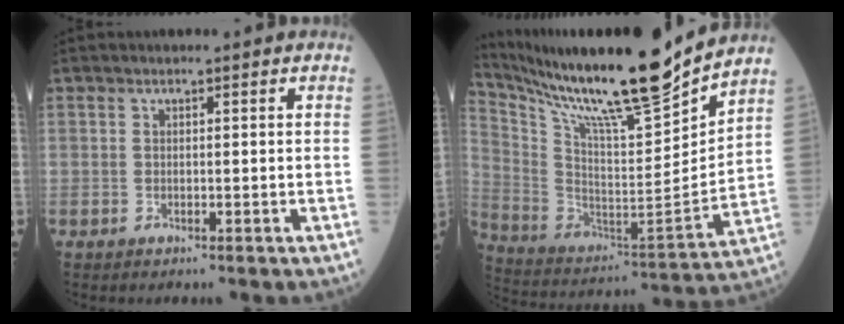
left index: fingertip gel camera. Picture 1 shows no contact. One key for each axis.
{"total": 23.1, "fx": 19.7, "fy": 0.2, "fz": 12.1, "tx": -0.226, "ty": -0.043, "tz": 0.334}